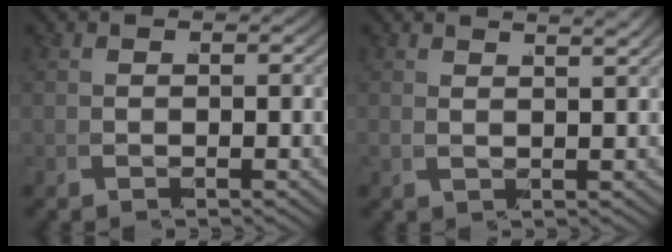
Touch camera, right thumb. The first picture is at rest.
{"total": 3.0, "force": [2.2, 1.1, 1.7], "torque": [-0.031, 0.010, 0.034]}